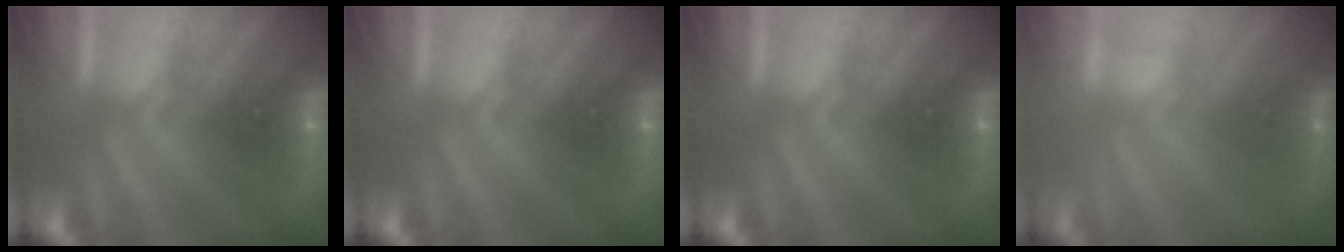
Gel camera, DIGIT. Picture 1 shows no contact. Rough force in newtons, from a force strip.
{"total": 0.0}
{"total": 0.0}
{"total": 2.3}